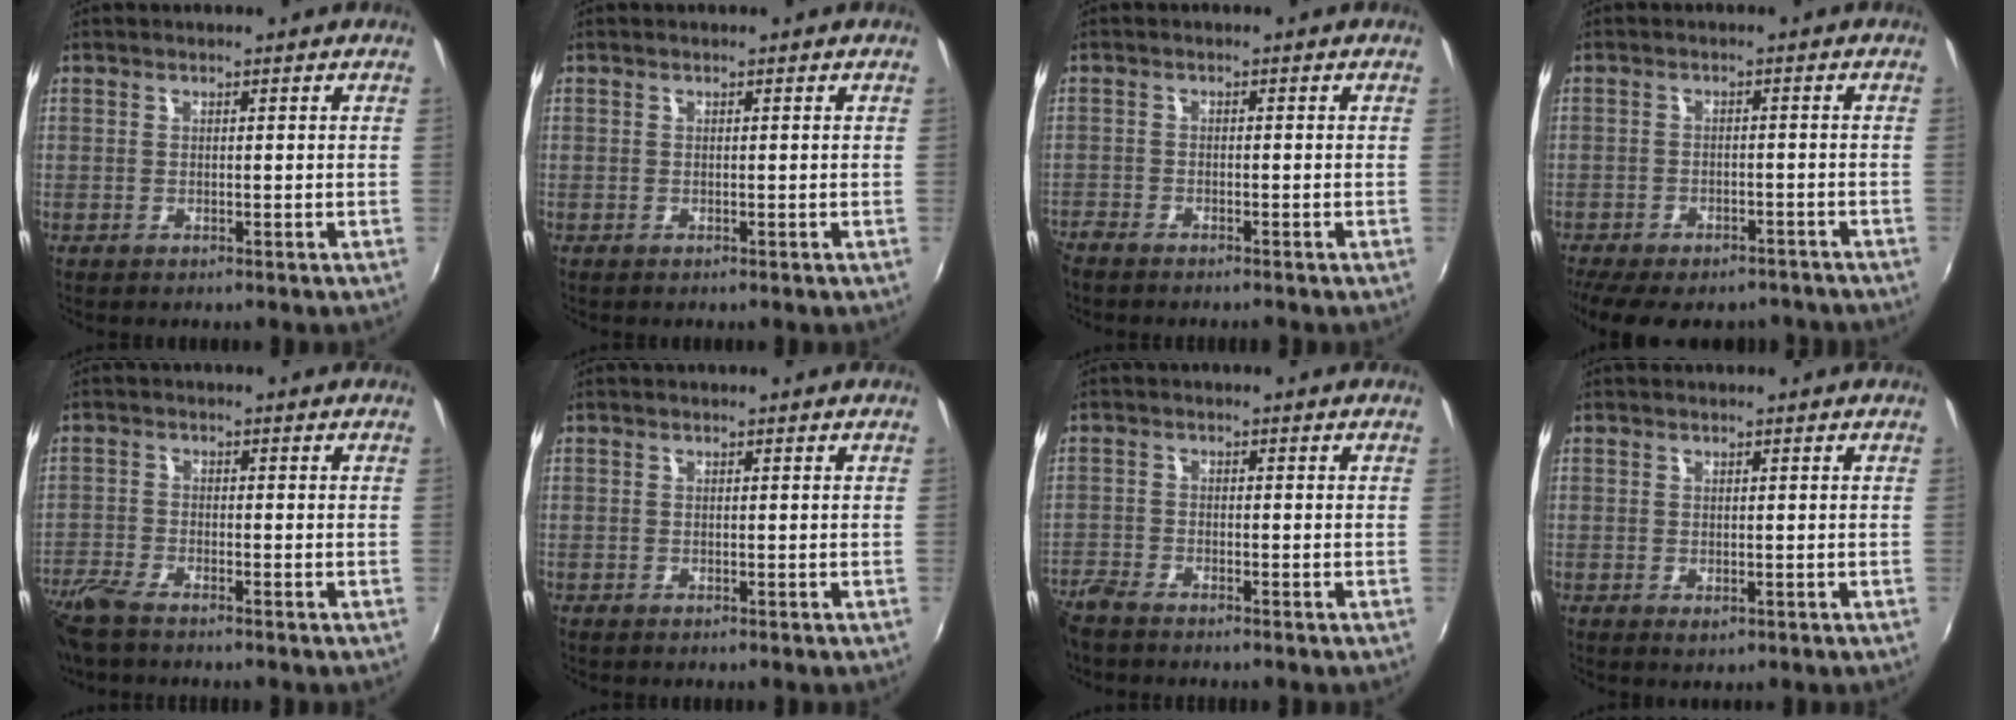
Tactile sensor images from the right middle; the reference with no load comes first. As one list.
[{"total": 0.0}, {"total": 2.9, "force": [-2.7, 0.7, 0.7], "torque": [-0.028, -0.013, -0.057]}, {"total": 15.3, "force": [-12.4, 5.8, 6.9], "torque": [-0.151, -0.025, -0.167]}, {"total": 7.3, "force": [-6.0, 1.8, 3.7], "torque": [-0.103, -0.026, -0.121]}, {"total": 0.0}, {"total": 5.5, "force": [-4.9, 1.4, 2.1], "torque": [-0.060, -0.021, -0.098]}, {"total": 0.9, "force": [-0.1, 0.7, 0.6], "torque": [-0.009, -0.003, 0.000]}]